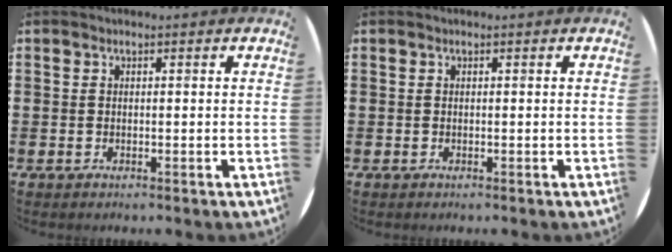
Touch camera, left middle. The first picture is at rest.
{"total": 0.0}